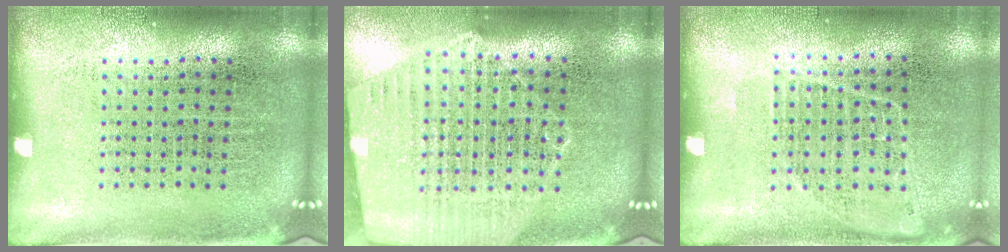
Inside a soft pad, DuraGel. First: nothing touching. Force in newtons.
{"total": 1.6, "press": 1.5, "slide": 0.4}
{"total": 0.9, "press": 0.9, "slide": 0.2}